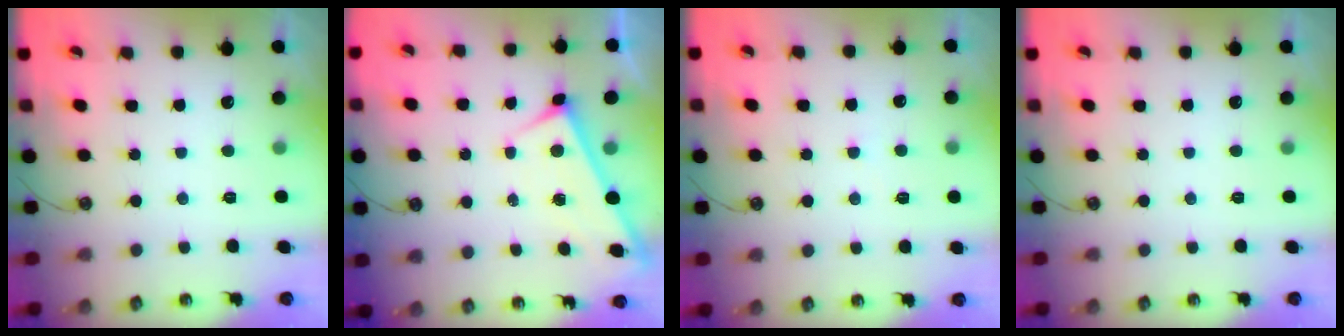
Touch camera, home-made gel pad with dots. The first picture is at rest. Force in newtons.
{"total": 1.2, "press": 1.1, "slide": 0.6}
{"total": 6.0, "press": 6.0, "slide": 0.3}
{"total": 0.0}